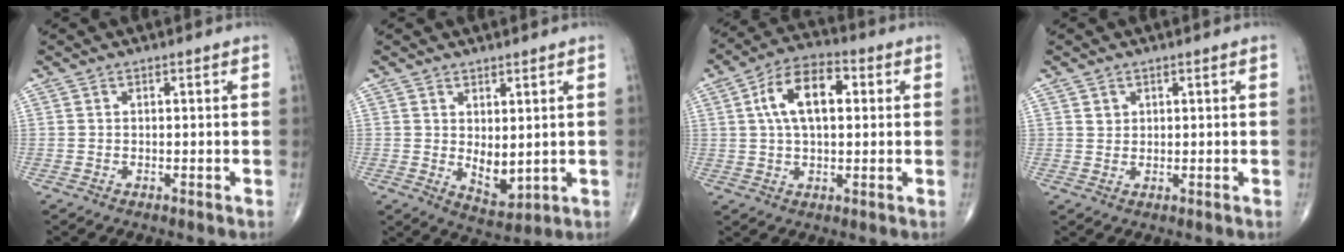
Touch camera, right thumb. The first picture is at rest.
{"total": 5.6, "force": [0.7, 3.0, 4.6], "torque": [-0.059, -0.021, 0.024]}
{"total": 11.4, "force": [2.3, 6.1, 9.4], "torque": [-0.158, 0.022, 0.034]}
{"total": 1.4, "force": [0.7, 1.2, 0.2], "torque": [0.009, -0.003, 0.010]}